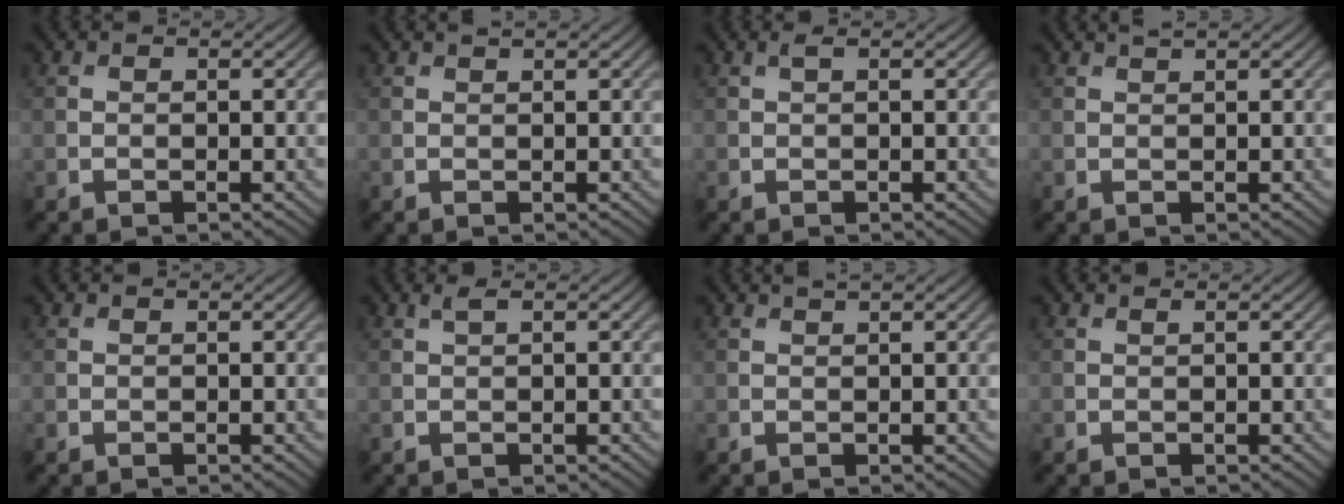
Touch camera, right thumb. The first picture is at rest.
{"total": 0.5, "force": [0.4, 0.0, 0.2], "torque": [-0.005, 0.002, 0.009]}
{"total": 0.5, "force": [0.2, 0.0, 0.5], "torque": [-0.015, 0.006, 0.004]}
{"total": 0.8, "force": [0.7, 0.0, 0.4], "torque": [-0.010, 0.002, 0.011]}
{"total": 0.0}
{"total": 0.8, "force": [0.4, 0.1, 0.7], "torque": [-0.018, 0.005, 0.008]}
{"total": 0.8, "force": [0.7, 0.0, 0.5], "torque": [-0.011, 0.003, 0.010]}
{"total": 0.0}